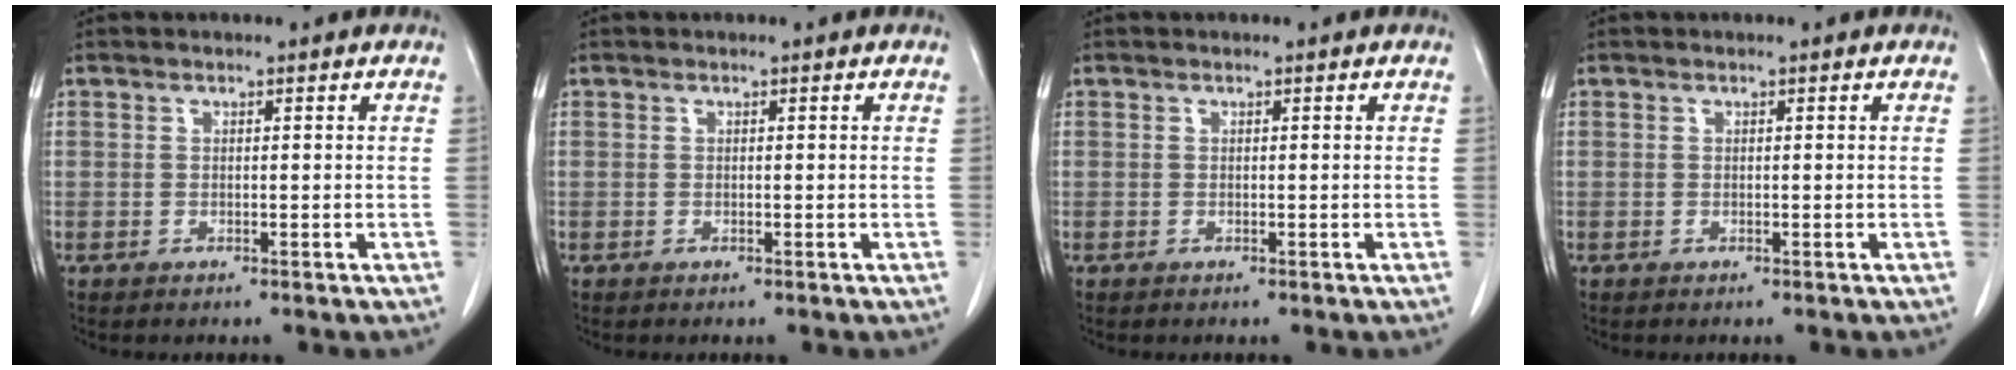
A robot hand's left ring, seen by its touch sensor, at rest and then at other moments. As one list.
[{"total": 0.0}, {"total": 0.0}, {"total": 0.0}]